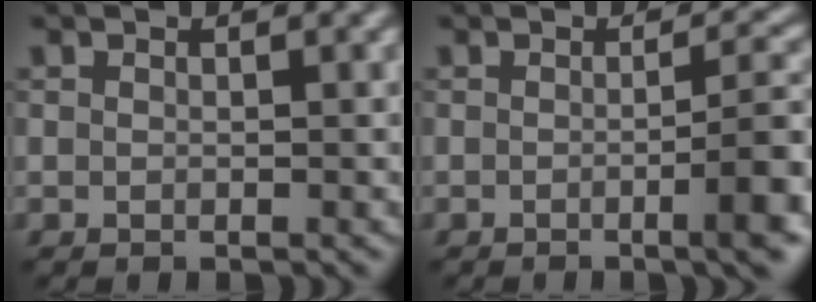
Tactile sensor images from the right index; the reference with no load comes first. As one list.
[{"total": 4.8, "force": [-1.5, 0.7, 4.5], "torque": [-0.061, 0.006, -0.026]}]